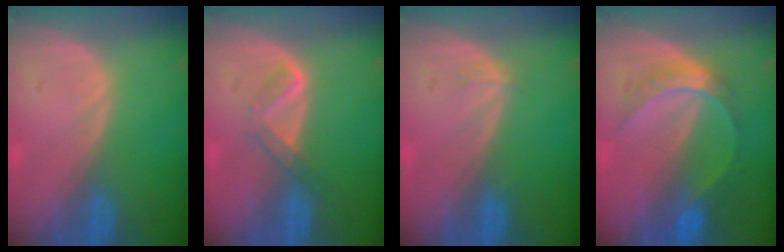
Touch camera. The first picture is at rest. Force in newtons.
{"total": 3.2, "press": 3.1, "slide": 0.7}
{"total": 0.9, "press": 0.8, "slide": 0.2}
{"total": 6.7, "press": 5.7, "slide": 3.4}